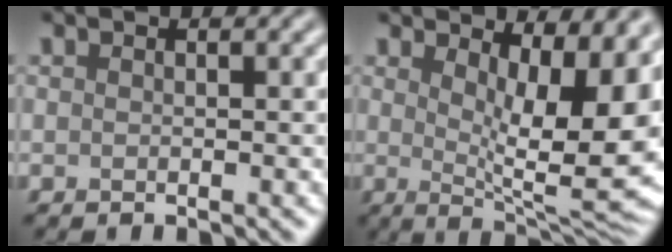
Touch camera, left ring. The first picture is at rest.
{"total": 12.6, "force": [3.2, 4.6, 11.2], "torque": [-0.121, -0.006, 0.051]}